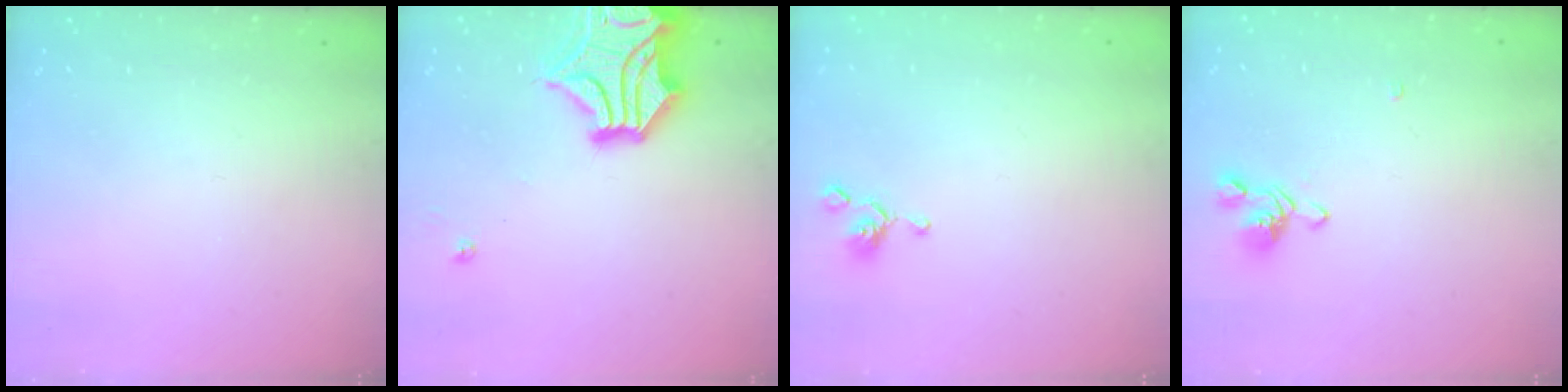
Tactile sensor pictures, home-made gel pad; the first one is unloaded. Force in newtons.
{"total": 12.5, "press": 12.3, "slide": 2.5}
{"total": 0.0}
{"total": 2.0, "press": 1.9, "slide": 0.8}